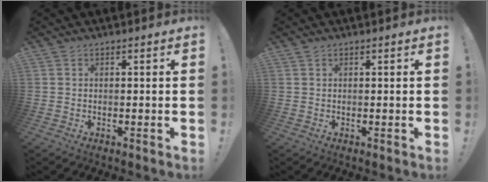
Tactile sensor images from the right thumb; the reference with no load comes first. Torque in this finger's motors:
{"motor_torque": [-0.09, 0.09, 0.02, -0.02, 0.00]}